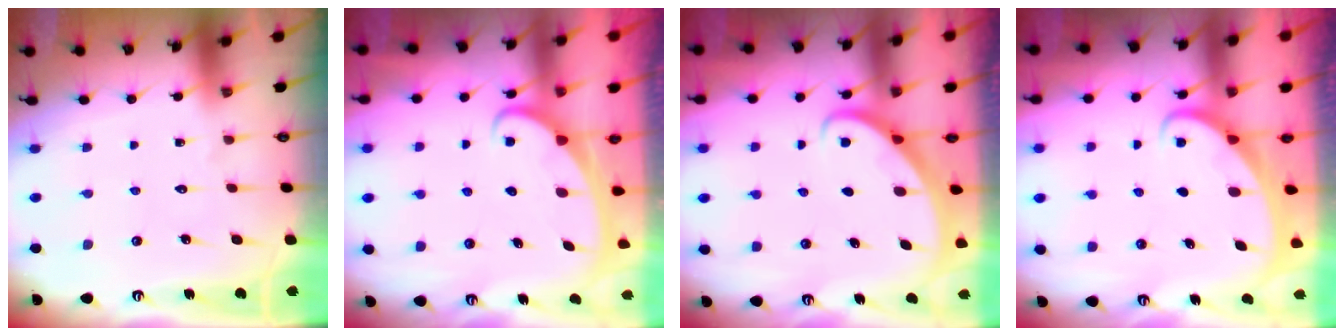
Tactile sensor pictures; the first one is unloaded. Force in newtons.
{"total": 2.6, "press": 2.6, "slide": 0.4}
{"total": 2.7, "press": 2.7, "slide": 0.2}
{"total": 1.8, "press": 1.8, "slide": 0.2}